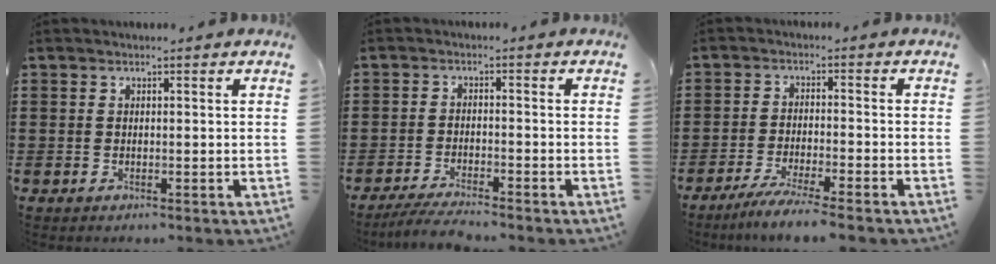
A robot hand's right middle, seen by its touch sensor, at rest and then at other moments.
{"total": 3.7, "force": [-3.4, 0.0, 1.4], "torque": [-0.029, -0.007, -0.068]}
{"total": 4.5, "force": [-4.0, -0.3, 1.9], "torque": [-0.044, -0.015, -0.080]}